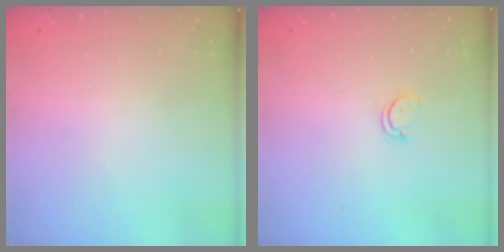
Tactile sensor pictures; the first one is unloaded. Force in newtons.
{"total": 2.7, "press": 2.7, "slide": 0.3}